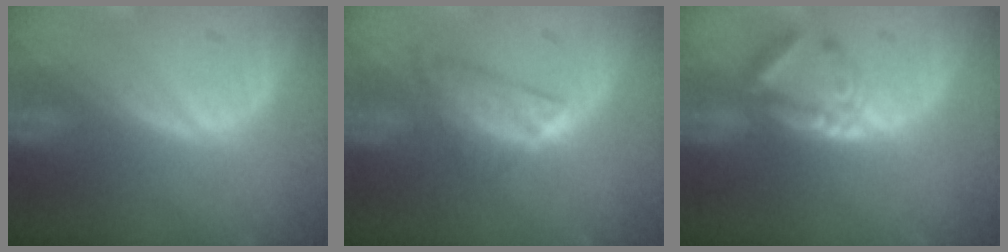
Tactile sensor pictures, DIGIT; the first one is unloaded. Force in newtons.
{"total": 4.4, "press": 4.3, "slide": 0.8}
{"total": 5.8, "press": 4.9, "slide": 3.1}